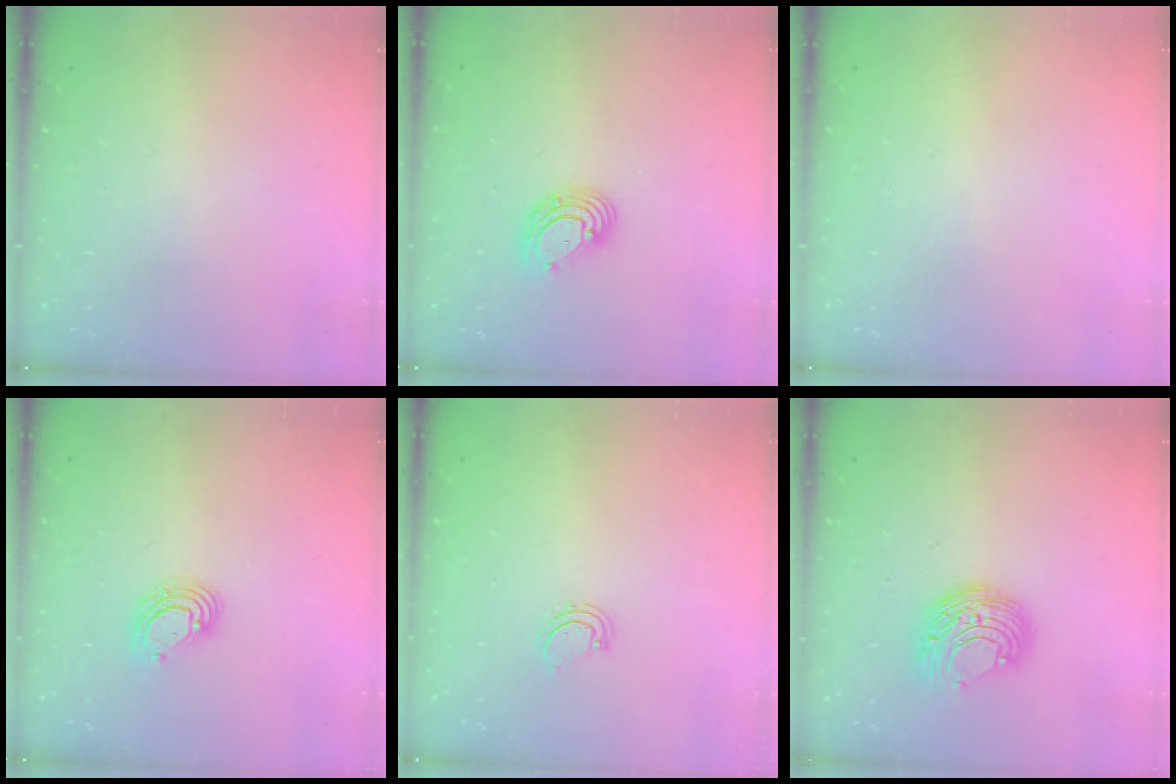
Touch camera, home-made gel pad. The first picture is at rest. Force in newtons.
{"total": 8.8, "press": 8.6, "slide": 1.7}
{"total": 0.0}
{"total": 6.4, "press": 6.3, "slide": 1.2}
{"total": 2.5, "press": 2.5, "slide": 0.3}
{"total": 8.9, "press": 8.9, "slide": 0.5}